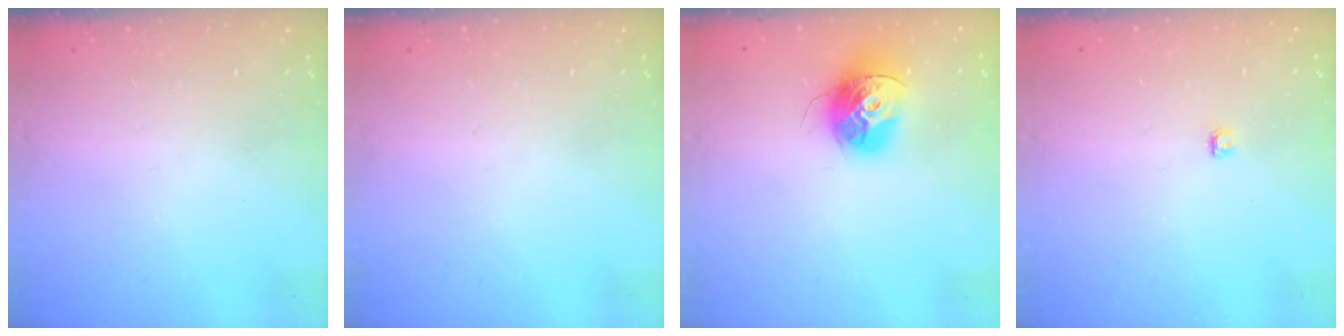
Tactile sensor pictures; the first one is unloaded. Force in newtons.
{"total": 0.0}
{"total": 14.4, "press": 14.4, "slide": 1.3}
{"total": 2.8, "press": 2.8, "slide": 0.4}